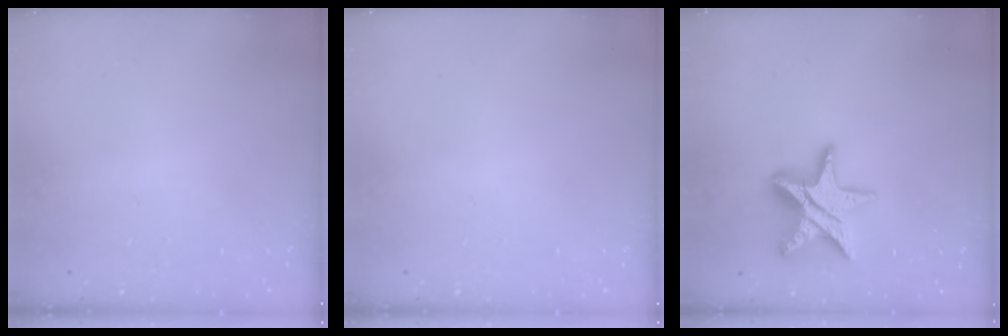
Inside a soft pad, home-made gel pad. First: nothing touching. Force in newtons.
{"total": 0.0}
{"total": 16.4, "press": 16.4, "slide": 1.3}